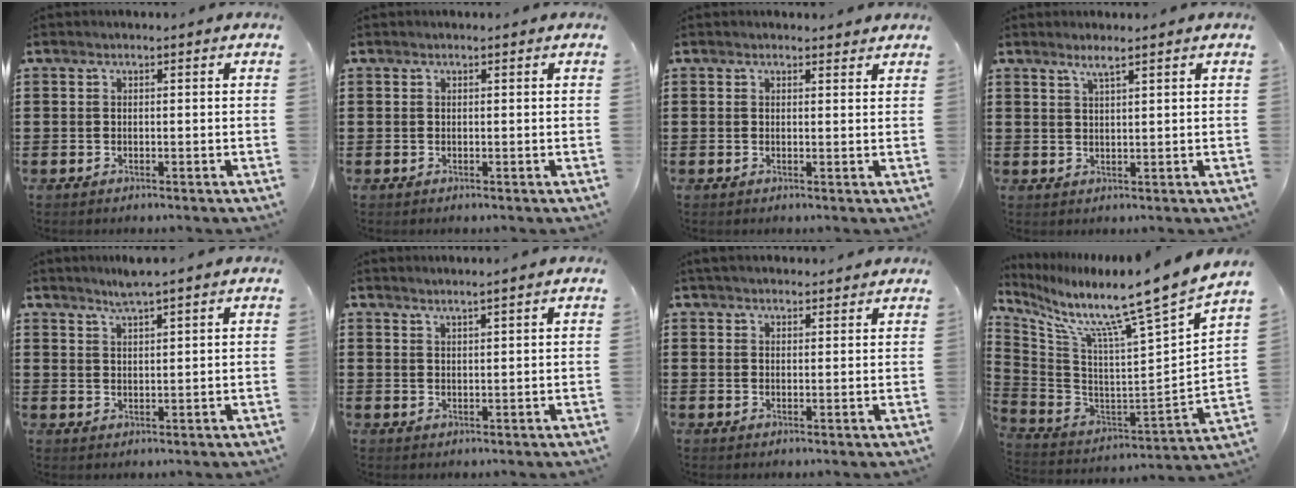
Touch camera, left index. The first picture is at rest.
{"total": 0.0}
{"total": 1.3, "force": [1.3, 0.2, 0.2], "torque": [-0.007, 0.001, 0.026]}
{"total": 2.4, "force": [1.9, -0.1, 1.5], "torque": [-0.031, 0.000, 0.035]}
{"total": 3.0, "force": [2.7, -0.3, 1.3], "torque": [-0.032, -0.003, 0.049]}
{"total": 1.9, "force": [1.8, -0.6, 0.4], "torque": [-0.008, -0.002, 0.035]}
{"total": 2.3, "force": [2.2, 0.3, 0.5], "torque": [-0.014, 0.001, 0.044]}
{"total": 10.2, "force": [8.5, -1.1, 5.5], "torque": [-0.112, -0.091, 0.124]}